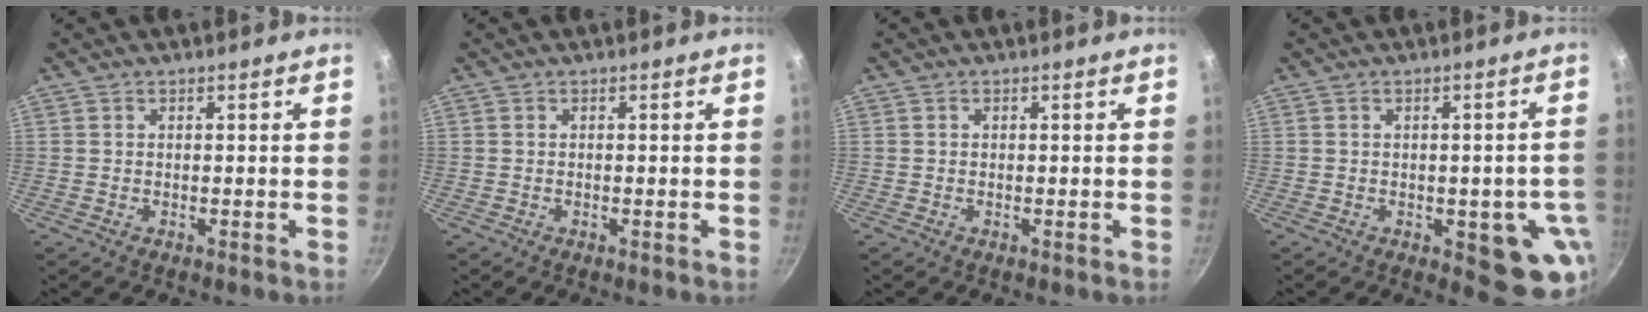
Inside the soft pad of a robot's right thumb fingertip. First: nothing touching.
{"total": 0.0}
{"total": 0.0}
{"total": 11.0, "force": [-2.8, 4.8, 9.4], "torque": [-0.060, 0.006, -0.030]}